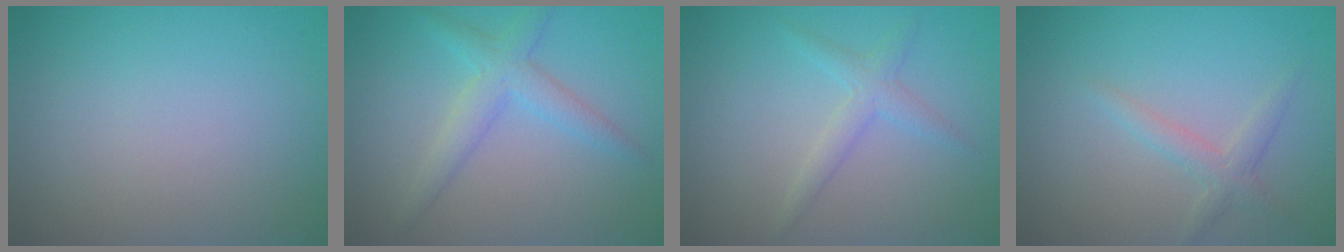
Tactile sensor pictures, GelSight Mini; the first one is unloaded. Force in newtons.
{"total": 3.0, "press": 3.0, "slide": 0.1}
{"total": 1.4, "press": 1.4, "slide": 0.0}
{"total": 1.8, "press": 1.8, "slide": 0.1}